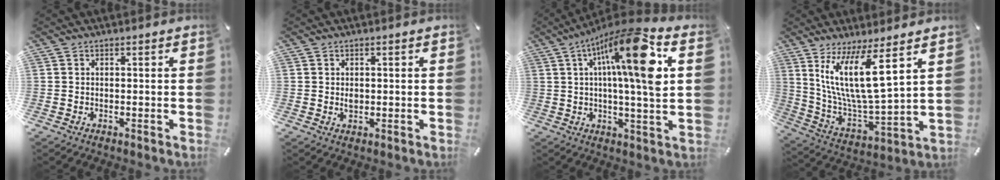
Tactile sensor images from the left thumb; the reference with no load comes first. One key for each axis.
{"total": 1.7, "fx": 0.1, "fy": 1.3, "fz": 1.1, "tx": -0.014, "ty": 0.001, "tz": -0.002}
{"total": 19.0, "fx": 6.0, "fy": 3.2, "fz": 17.7, "tx": -0.291, "ty": -0.021, "tz": 0.078}
{"total": 16.1, "fx": 8.9, "fy": 3.3, "fz": 13.0, "tx": -0.273, "ty": -0.054, "tz": 0.143}